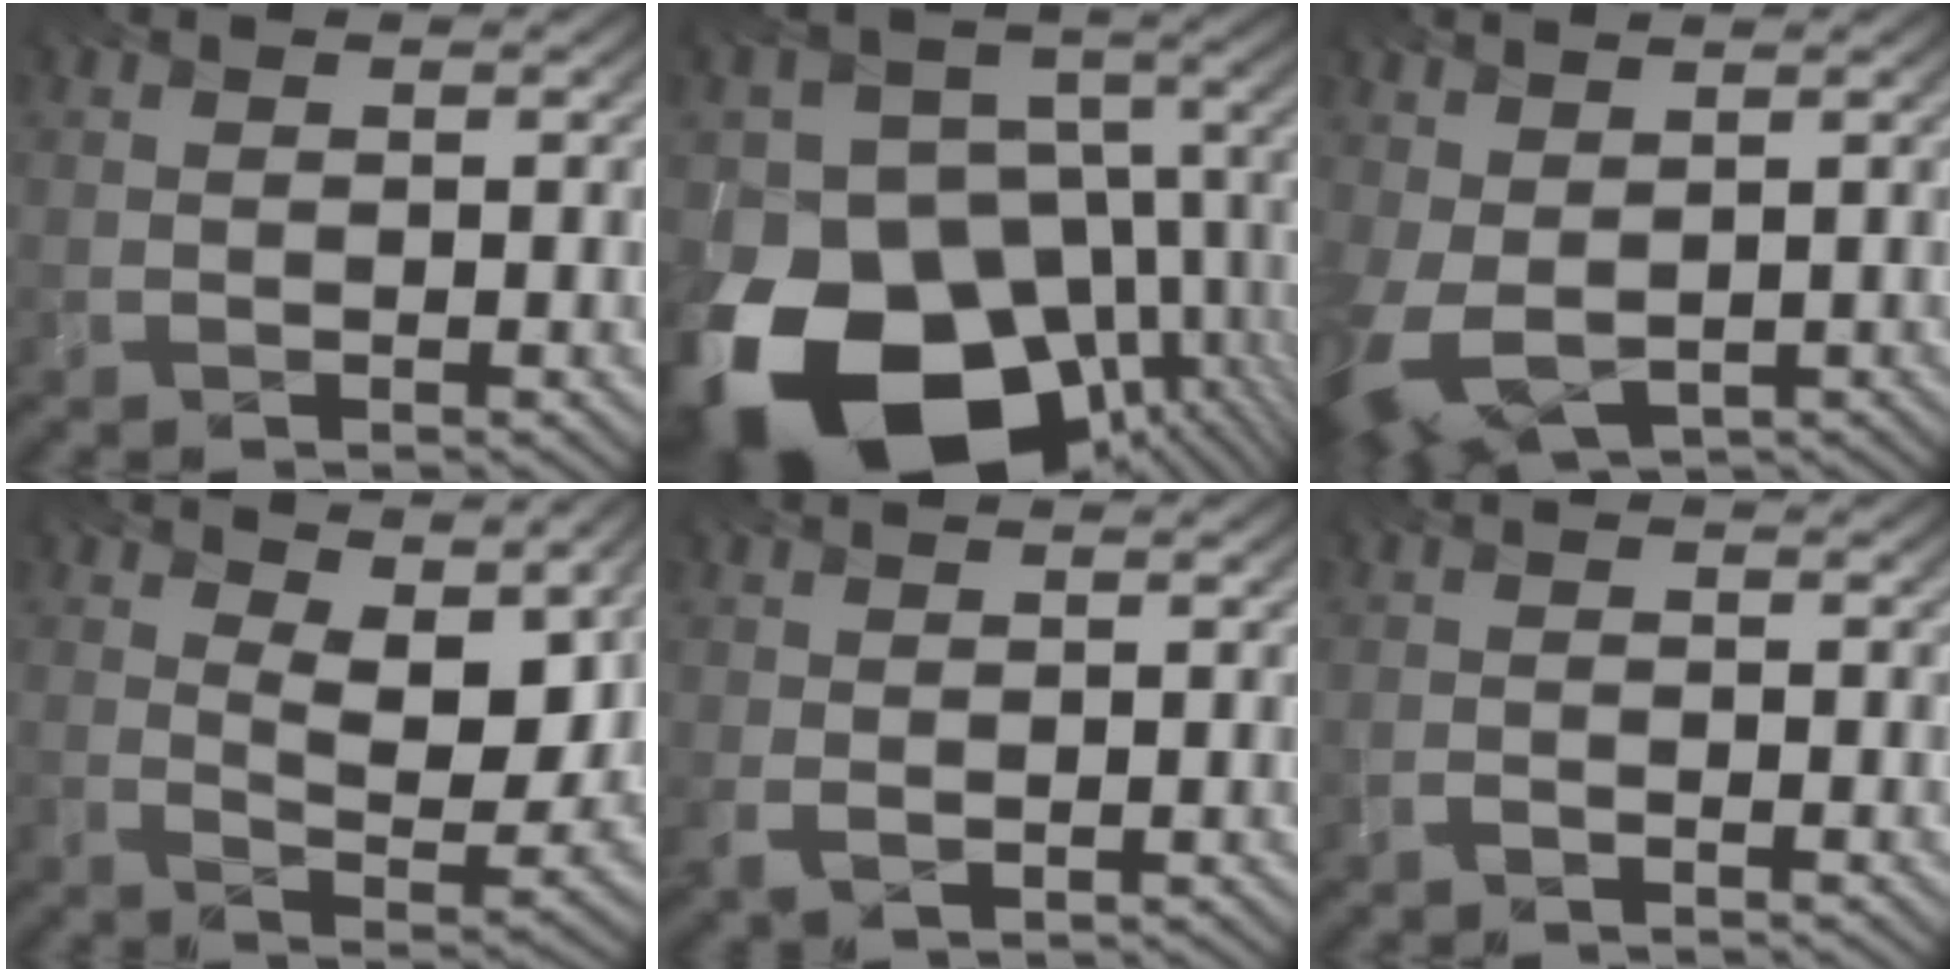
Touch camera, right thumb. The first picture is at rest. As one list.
[{"total": 20.6, "force": [-10.6, 14.0, 10.7], "torque": [-0.190, -0.037, -0.161]}, {"total": 6.7, "force": [0.0, 4.2, 5.2], "torque": [-0.155, -0.020, 0.012]}, {"total": 10.1, "force": [6.4, 3.8, 6.8], "torque": [-0.117, -0.011, 0.088]}, {"total": 0.8, "force": [0.4, 0.5, 0.5], "torque": [-0.016, 0.000, 0.013]}, {"total": 1.3, "force": [-1.2, -0.2, -0.2], "torque": [0.003, -0.002, -0.026]}]